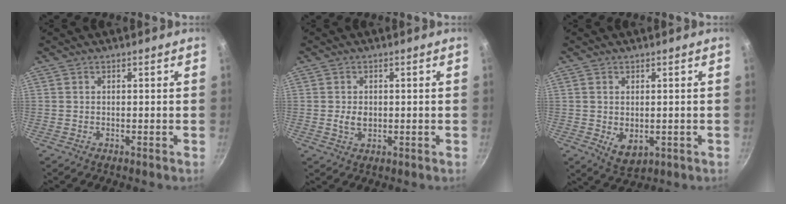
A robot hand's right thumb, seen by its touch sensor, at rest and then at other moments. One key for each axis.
{"total": 3.0, "fx": -0.1, "fy": 2.1, "fz": 2.1, "tx": -0.029, "ty": -0.001, "tz": 0.000}
{"total": 5.1, "fx": -0.4, "fy": 3.3, "fz": 3.8, "tx": -0.060, "ty": -0.016, "tz": 0.002}